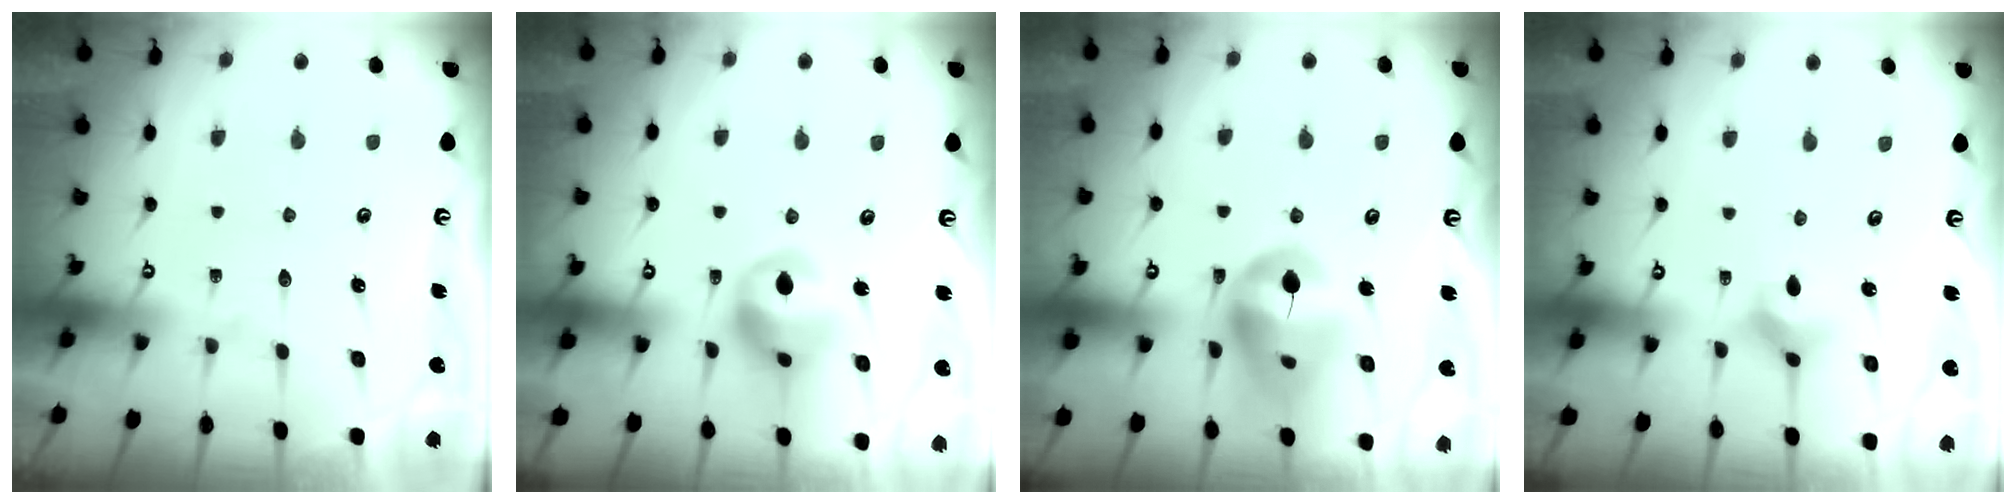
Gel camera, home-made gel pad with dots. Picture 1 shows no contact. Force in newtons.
{"total": 13.6, "press": 12.9, "slide": 4.4}
{"total": 14.8, "press": 14.7, "slide": 1.6}
{"total": 4.7, "press": 4.6, "slide": 0.6}